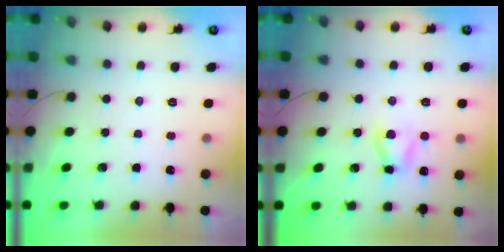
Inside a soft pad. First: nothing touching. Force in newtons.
{"total": 5.6, "press": 5.6, "slide": 0.7}